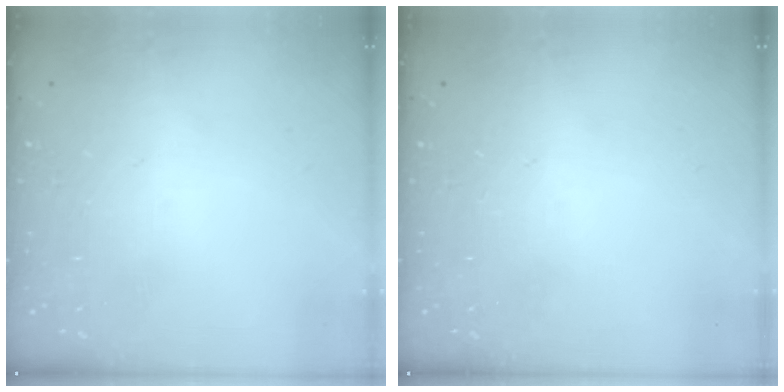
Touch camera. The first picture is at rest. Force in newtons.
{"total": 0.0}